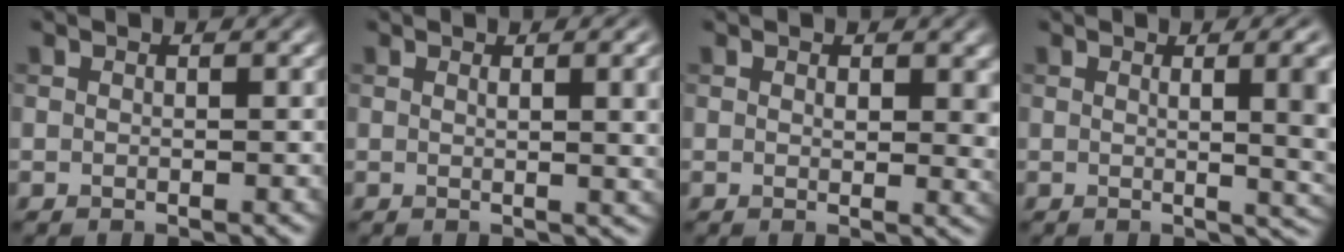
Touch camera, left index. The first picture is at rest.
{"total": 5.1, "force": [1.1, 2.0, 4.5], "torque": [-0.029, 0.008, 0.017]}
{"total": 3.2, "force": [0.8, 1.8, 2.5], "torque": [-0.028, -0.004, 0.014]}
{"total": 8.1, "force": [1.0, 3.4, 7.3], "torque": [-0.035, 0.010, 0.010]}